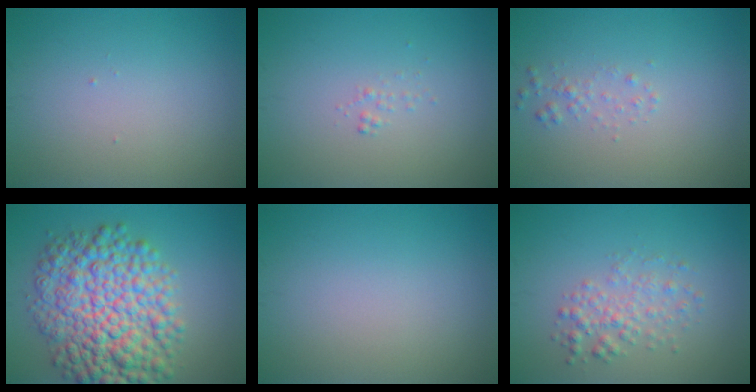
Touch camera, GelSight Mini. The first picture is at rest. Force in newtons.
{"total": 0.5, "press": 0.5, "slide": 0.0}
{"total": 1.0, "press": 1.0, "slide": 0.1}
{"total": 10.8, "press": 10.8, "slide": 0.1}
{"total": 0.0}
{"total": 2.5, "press": 2.5, "slide": 0.0}